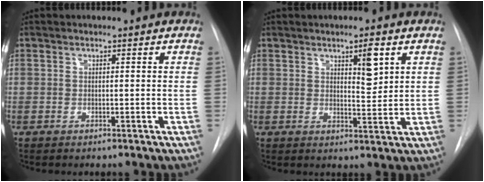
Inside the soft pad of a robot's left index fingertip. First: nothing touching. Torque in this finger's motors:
{"motor_torque": [0.17, -0.10, 0.20, 0.06]}